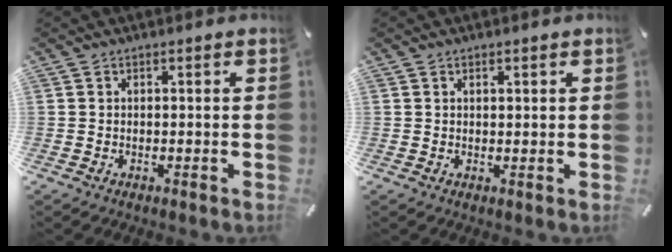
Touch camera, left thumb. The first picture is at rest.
{"total": 0.9, "force": [0.5, 0.4, 0.6], "torque": [-0.012, 0.002, 0.009]}